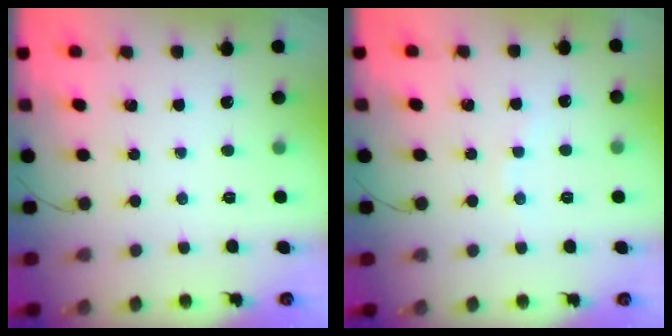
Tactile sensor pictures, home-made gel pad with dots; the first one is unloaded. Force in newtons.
{"total": 2.2, "press": 2.1, "slide": 0.7}